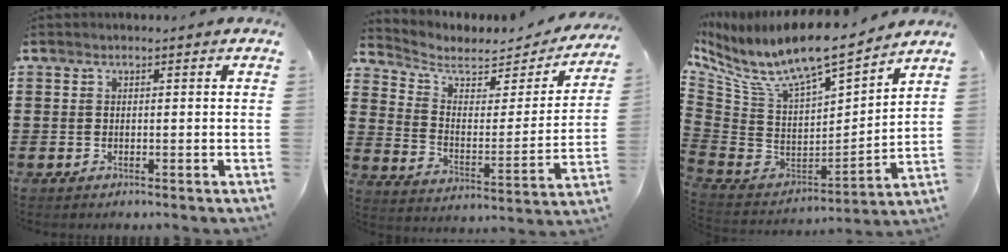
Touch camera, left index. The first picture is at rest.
{"total": 5.0, "force": [3.8, 2.5, 2.0], "torque": [-0.063, -0.019, 0.064]}
{"total": 9.7, "force": [7.9, 1.9, 5.2], "torque": [-0.137, -0.067, 0.135]}